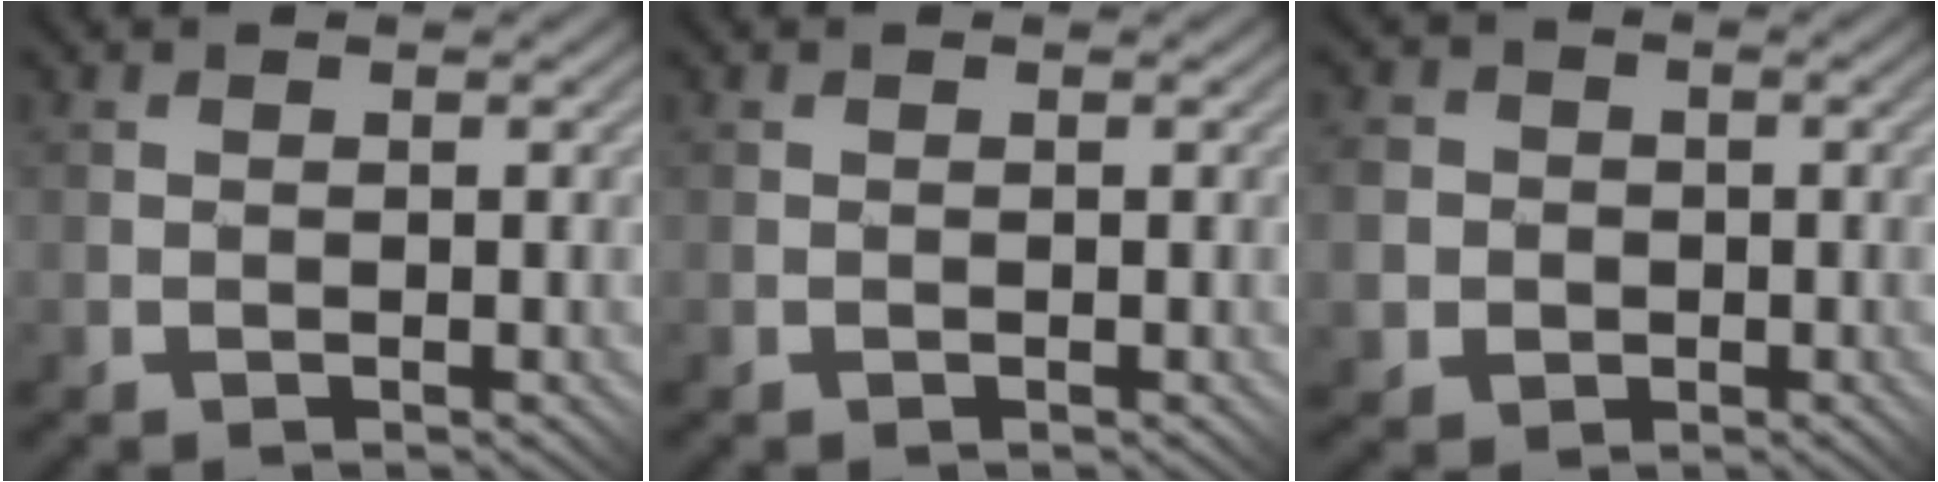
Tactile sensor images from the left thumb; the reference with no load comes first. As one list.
[{"total": 0.0}, {"total": 6.4, "force": [-0.9, 6.2, 1.6], "torque": [-0.068, -0.005, -0.044]}]